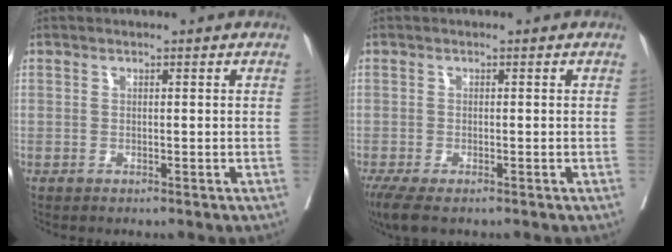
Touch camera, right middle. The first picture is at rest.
{"total": 4.8, "force": [-3.5, 1.2, 3.0], "torque": [-0.054, -0.016, -0.058]}